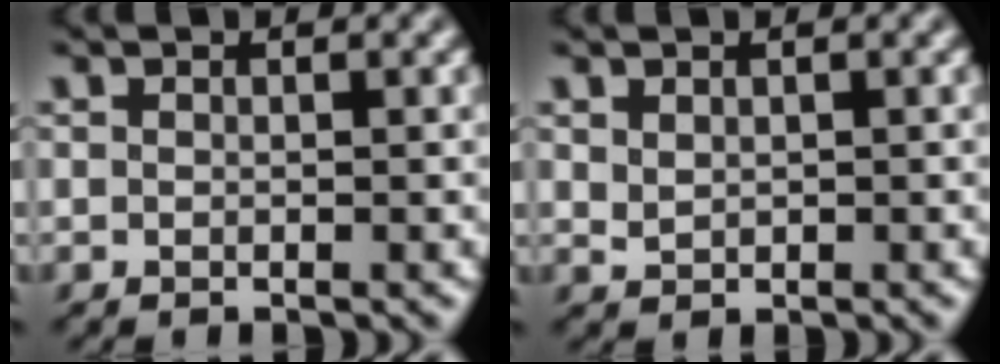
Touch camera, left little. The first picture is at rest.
{"total": 0.8, "force": [0.5, 0.6, 0.3], "torque": [-0.009, -0.002, 0.016]}